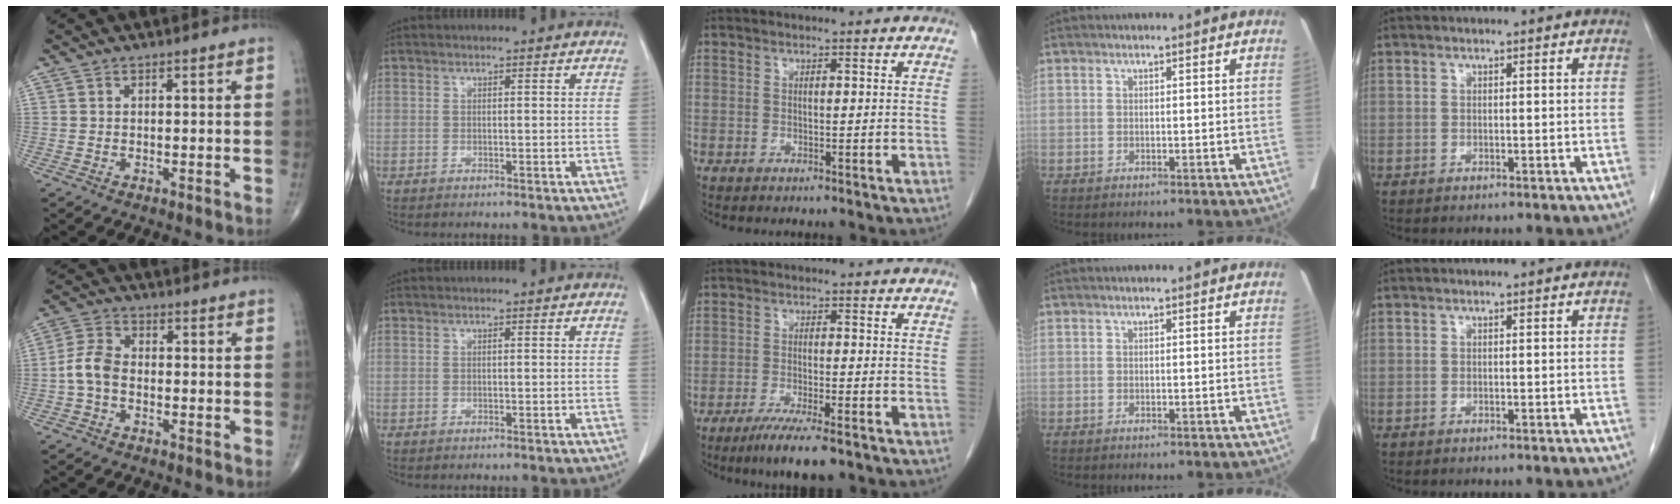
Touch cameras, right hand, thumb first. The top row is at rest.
{"thumb": {"total": 5.5, "force": [-1.2, 3.6, 4.1], "torque": [-0.084, 0.019, -0.034]}, "middle": {"total": 7.0, "force": [-4.8, 0.5, 5.0], "torque": [-0.080, -0.016, -0.075]}}